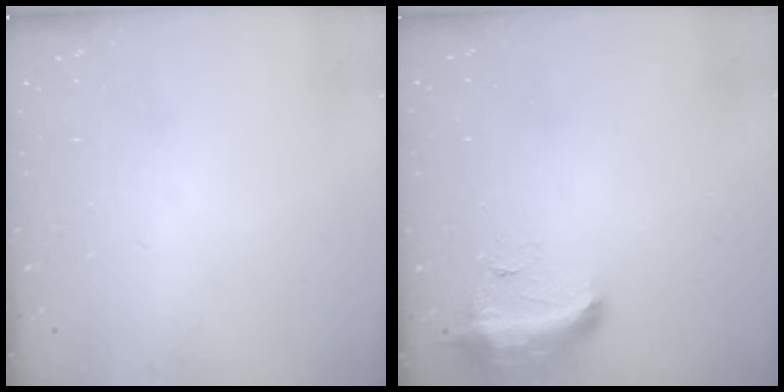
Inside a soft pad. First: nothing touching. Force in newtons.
{"total": 15.9, "press": 11.4, "slide": 11.1}